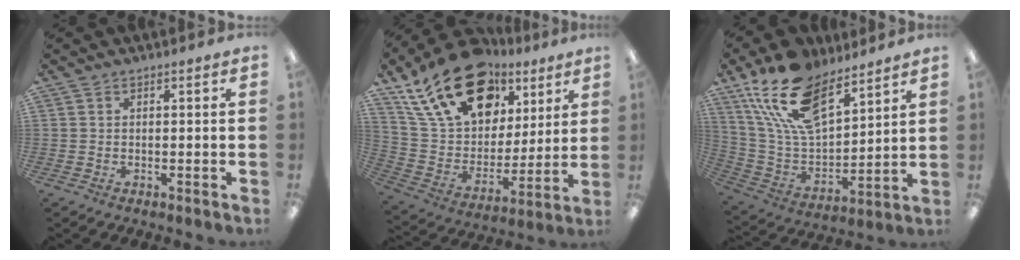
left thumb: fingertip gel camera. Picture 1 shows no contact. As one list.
[{"total": 23.0, "force": [14.5, 13.5, 11.7], "torque": [-0.200, -0.075, 0.265]}, {"total": 20.5, "force": [13.7, 9.9, 11.6], "torque": [-0.240, -0.064, 0.253]}]